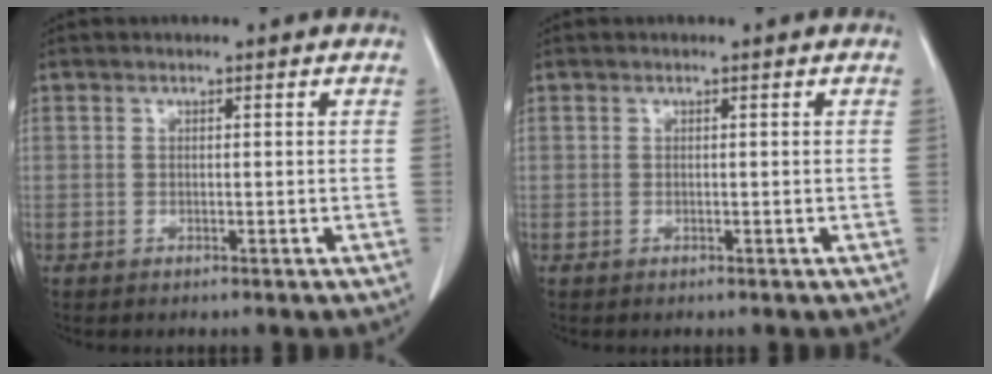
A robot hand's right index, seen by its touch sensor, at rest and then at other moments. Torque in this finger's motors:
{"motor_torque": [0.00, 0.00, 0.00, 0.00]}